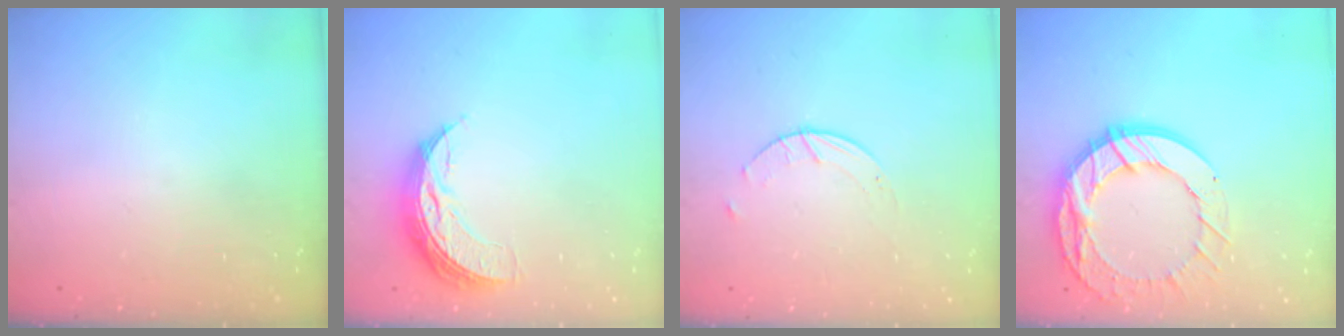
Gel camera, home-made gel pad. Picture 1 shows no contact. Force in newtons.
{"total": 8.6, "press": 8.5, "slide": 0.5}
{"total": 2.0, "press": 2.0, "slide": 0.3}
{"total": 18.3, "press": 18.3, "slide": 1.6}